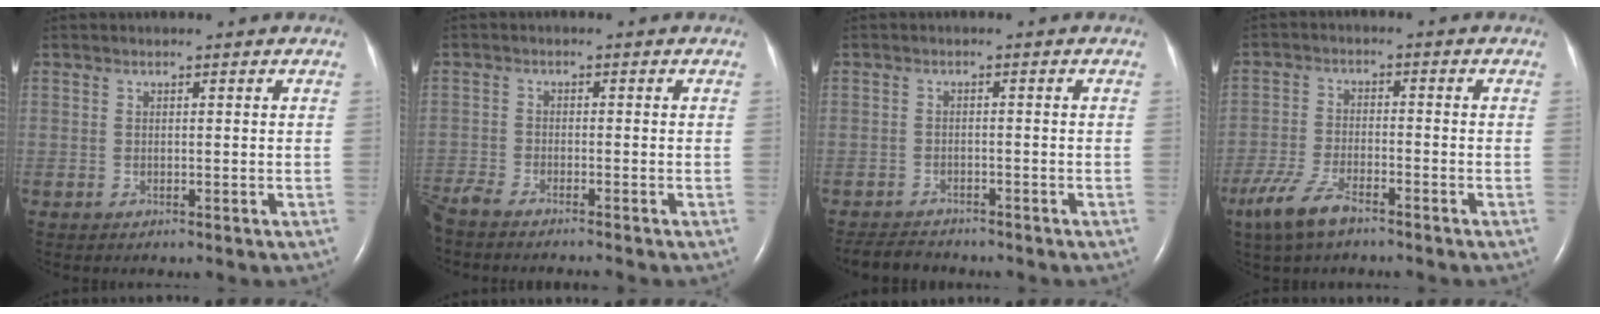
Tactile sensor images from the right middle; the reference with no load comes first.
{"total": 6.8, "force": [-6.2, 0.2, 2.7], "torque": [-0.042, -0.016, -0.108]}
{"total": 4.5, "force": [-4.3, 1.0, 0.8], "torque": [-0.016, -0.014, -0.070]}
{"total": 7.1, "force": [-5.0, 1.8, 4.7], "torque": [-0.109, -0.014, -0.095]}